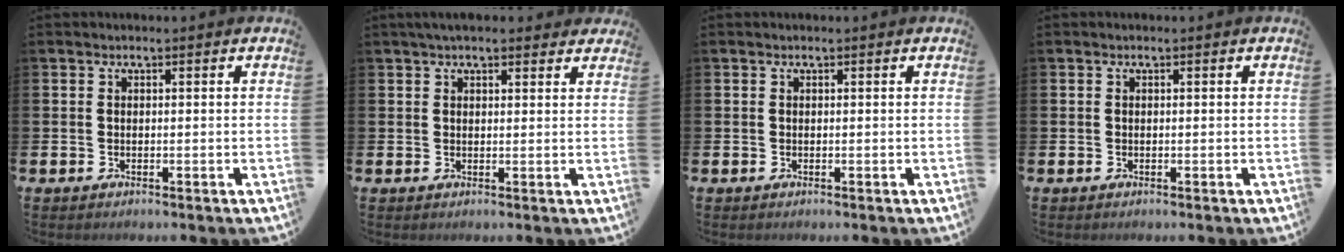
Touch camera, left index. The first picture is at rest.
{"total": 3.0, "force": [2.7, 0.8, 1.1], "torque": [-0.024, -0.002, 0.048]}
{"total": 0.0}
{"total": 0.0}